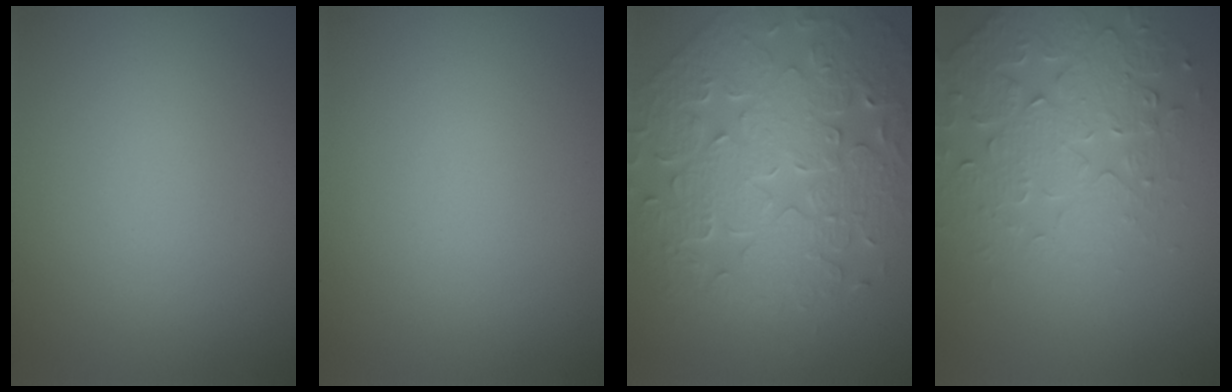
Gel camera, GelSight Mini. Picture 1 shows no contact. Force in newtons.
{"total": 0.0}
{"total": 9.5, "press": 6.7, "slide": 6.7}
{"total": 4.2, "press": 4.0, "slide": 1.3}